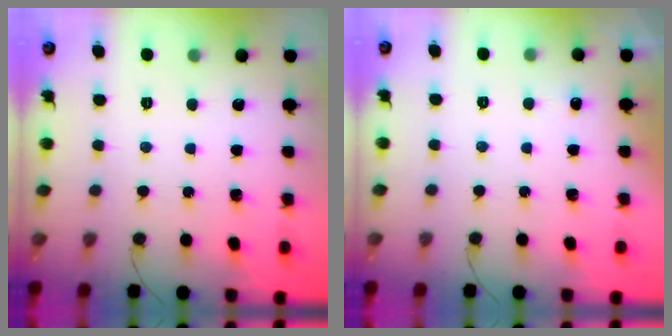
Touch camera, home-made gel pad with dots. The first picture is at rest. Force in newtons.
{"total": 10.2, "press": 1.6, "slide": 10.1}